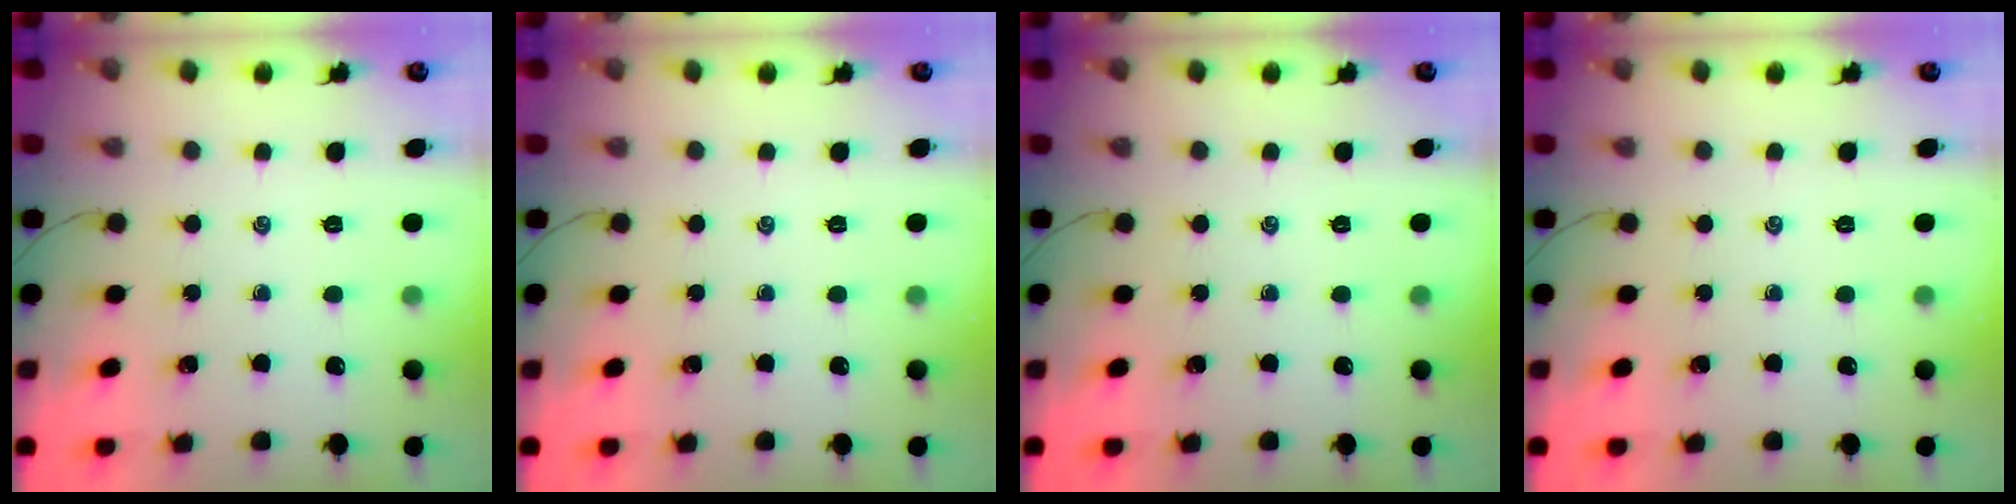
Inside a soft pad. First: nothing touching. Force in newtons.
{"total": 0.0}
{"total": 0.0}
{"total": 0.0}